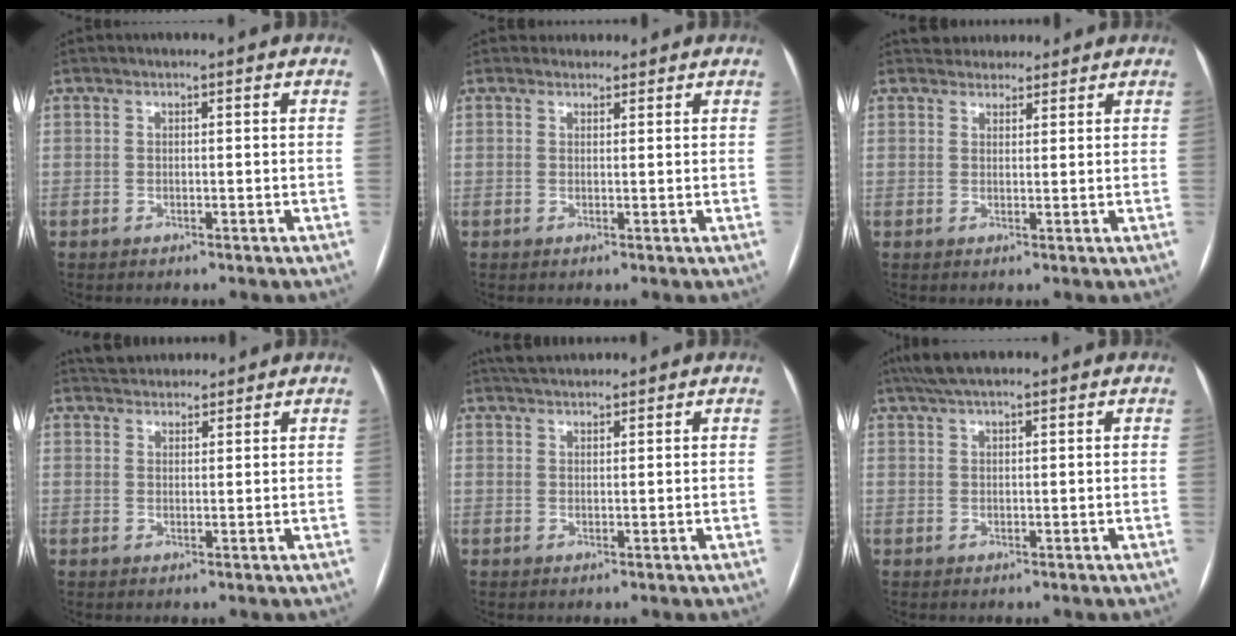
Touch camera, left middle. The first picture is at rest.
{"total": 1.9, "force": [1.6, 0.9, -0.3], "torque": [0.007, 0.010, 0.022]}
{"total": 4.5, "force": [4.1, 1.9, 0.3], "torque": [0.002, 0.016, 0.057]}
{"total": 5.6, "force": [5.2, 1.8, 1.1], "torque": [-0.014, 0.029, 0.079]}
{"total": 4.1, "force": [3.9, 0.7, 1.3], "torque": [-0.024, 0.030, 0.069]}
{"total": 5.4, "force": [4.3, 0.9, 3.2], "torque": [-0.060, 0.031, 0.077]}